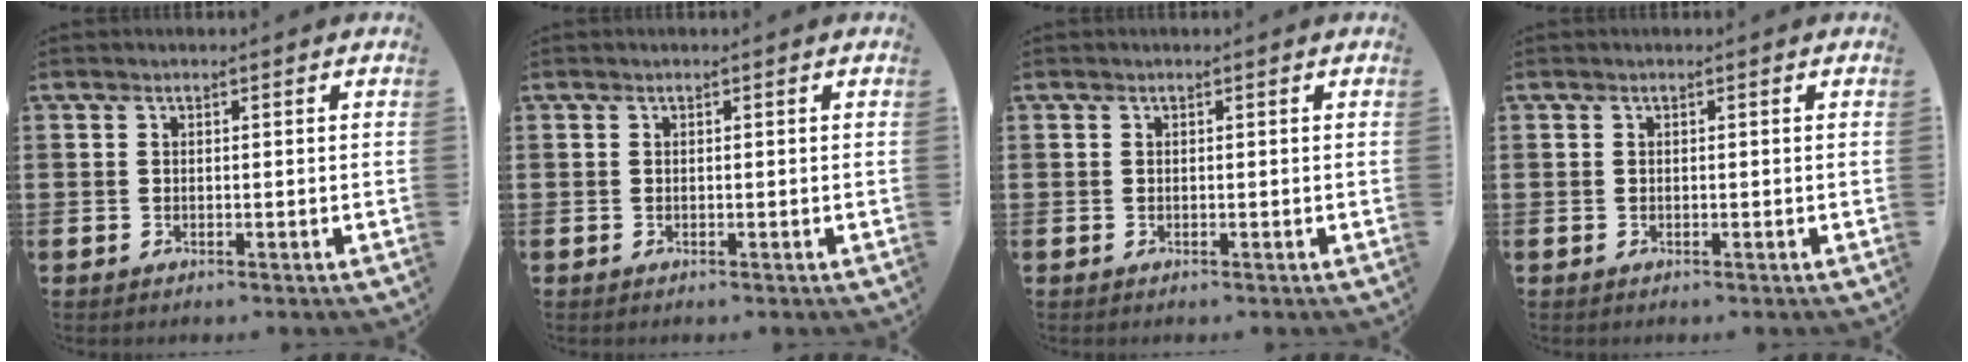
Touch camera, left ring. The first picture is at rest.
{"total": 0.0}
{"total": 0.0}
{"total": 0.0}